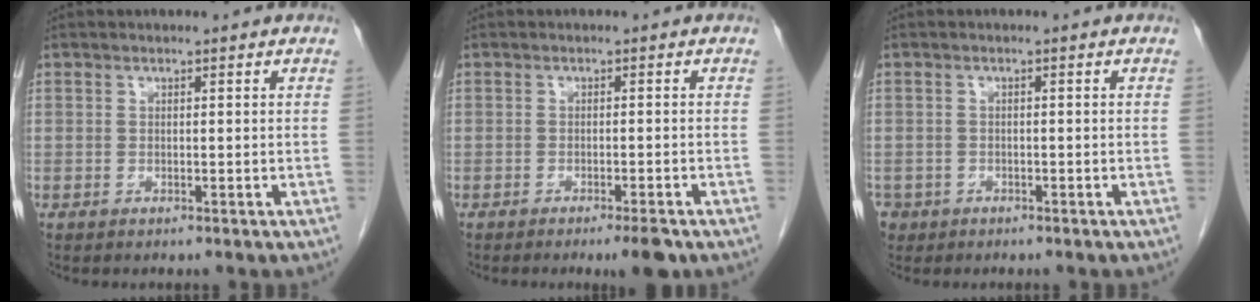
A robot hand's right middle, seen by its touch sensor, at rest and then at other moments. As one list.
[{"total": 3.3, "force": [-2.3, 0.3, 2.3], "torque": [-0.027, -0.005, -0.031]}, {"total": 3.3, "force": [-2.1, 2.6, 0.3], "torque": [-0.011, 0.002, -0.036]}]